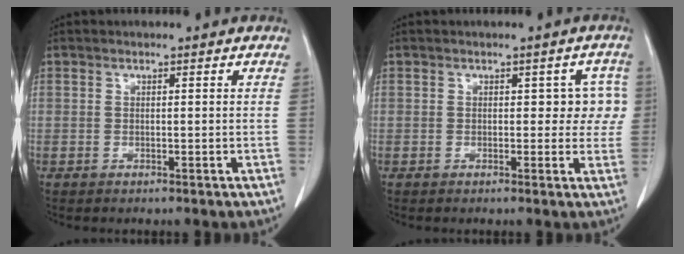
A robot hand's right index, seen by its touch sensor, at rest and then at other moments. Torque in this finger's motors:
{"motor_torque": [0.44, -0.04, 0.19, 0.02]}